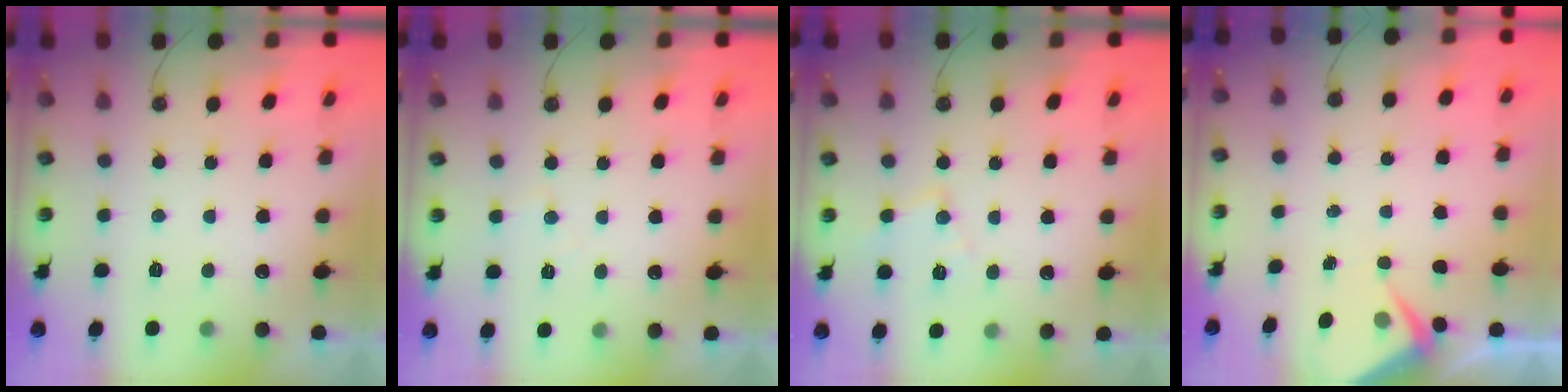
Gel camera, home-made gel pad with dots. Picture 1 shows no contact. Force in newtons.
{"total": 3.8, "press": 3.7, "slide": 0.6}
{"total": 9.0, "press": 9.0, "slide": 0.7}
{"total": 3.9, "press": 3.8, "slide": 0.5}